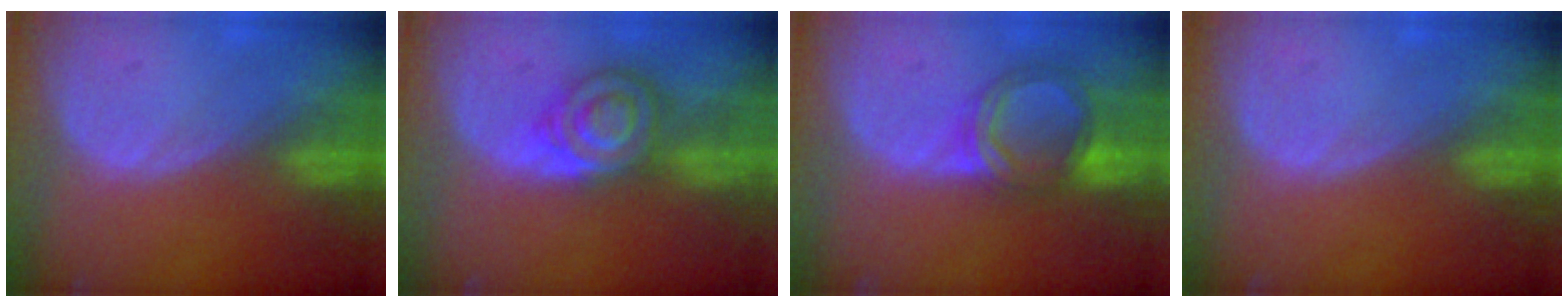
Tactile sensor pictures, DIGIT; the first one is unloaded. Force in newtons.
{"total": 6.4, "press": 6.4, "slide": 0.0}
{"total": 5.6, "press": 5.6, "slide": 0.3}
{"total": 0.0}